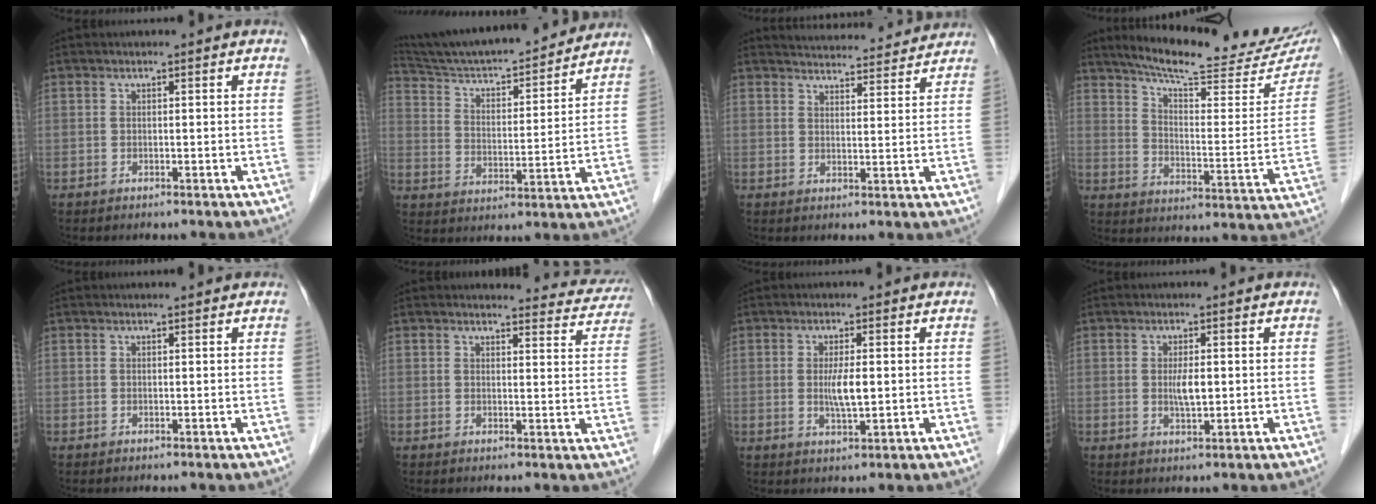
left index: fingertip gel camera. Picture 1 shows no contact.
{"total": 21.5, "force": [19.9, 2.4, 7.8], "torque": [-0.127, 0.006, 0.298]}
{"total": 12.9, "force": [12.4, 2.1, 2.5], "torque": [-0.023, 0.013, 0.152]}
{"total": 22.4, "force": [19.4, 3.2, 10.8], "torque": [-0.157, -0.044, 0.252]}
{"total": 0.7, "force": [0.7, 0.1, 0.1], "torque": [-0.011, 0.003, 0.007]}
{"total": 8.9, "force": [8.7, 1.9, 0.1], "torque": [0.029, -0.032, 0.068]}
{"total": 3.7, "force": [-0.1, 0.6, 3.6], "torque": [-0.070, -0.008, 0.001]}
{"total": 2.7, "force": [0.0, 0.6, 2.6], "torque": [-0.051, -0.006, 0.003]}